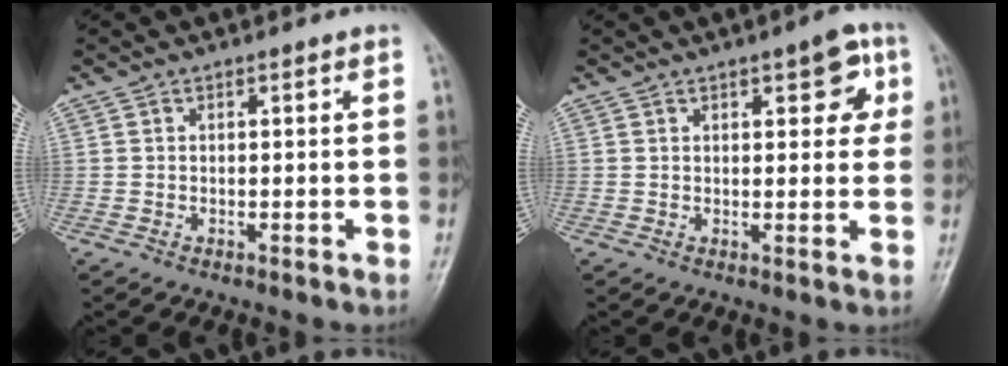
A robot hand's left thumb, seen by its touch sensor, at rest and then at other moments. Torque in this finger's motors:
{"motor_torque": [0.03, 0.16, -0.08, -0.24, 0.08]}